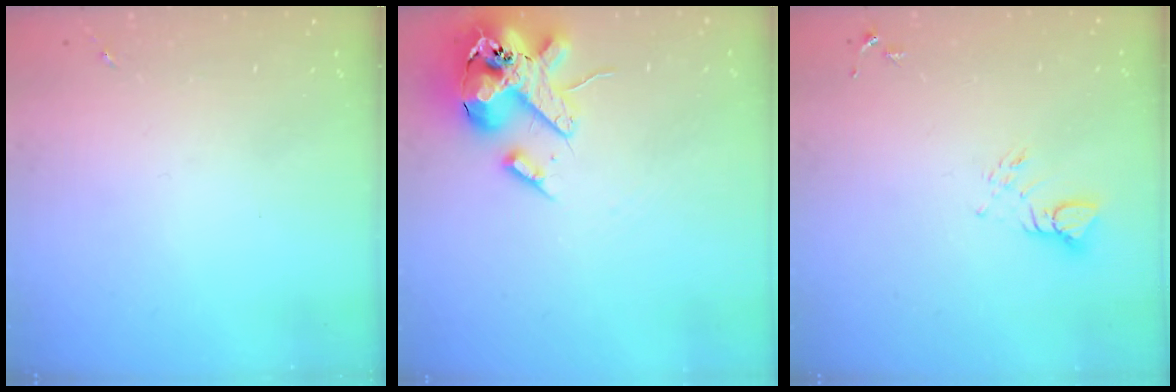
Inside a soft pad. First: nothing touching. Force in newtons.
{"total": 17.7, "press": 17.4, "slide": 2.9}
{"total": 3.8, "press": 3.8, "slide": 0.3}